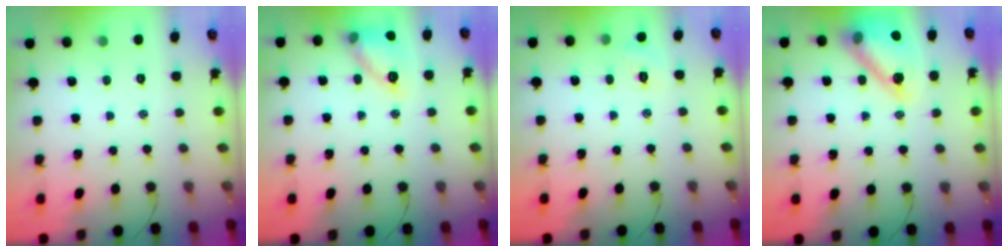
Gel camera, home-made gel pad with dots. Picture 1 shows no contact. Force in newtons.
{"total": 12.1, "press": 12.1, "slide": 0.8}
{"total": 2.2, "press": 2.2, "slide": 0.6}
{"total": 16.6, "press": 16.5, "slide": 2.1}